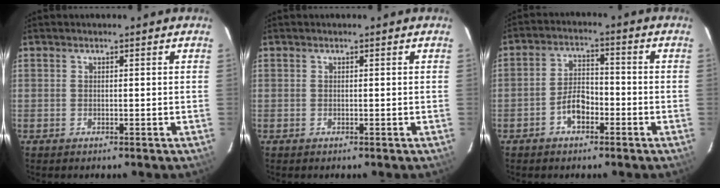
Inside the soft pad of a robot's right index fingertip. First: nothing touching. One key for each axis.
{"total": 0.0}
{"total": 5.4, "fx": -2.8, "fy": 3.0, "fz": 3.5, "tx": -0.069, "ty": 0.016, "tz": -0.047}